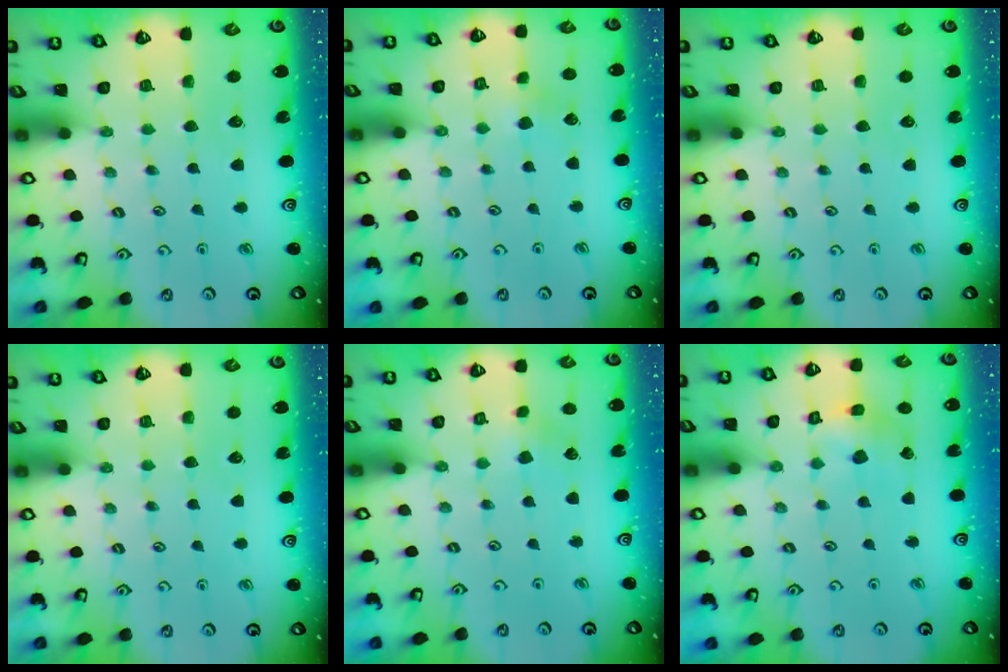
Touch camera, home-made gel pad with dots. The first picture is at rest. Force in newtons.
{"total": 2.9, "press": 2.8, "slide": 0.9}
{"total": 0.0}
{"total": 0.0}
{"total": 2.3, "press": 2.3, "slide": 0.1}
{"total": 6.3, "press": 6.3, "slide": 0.4}